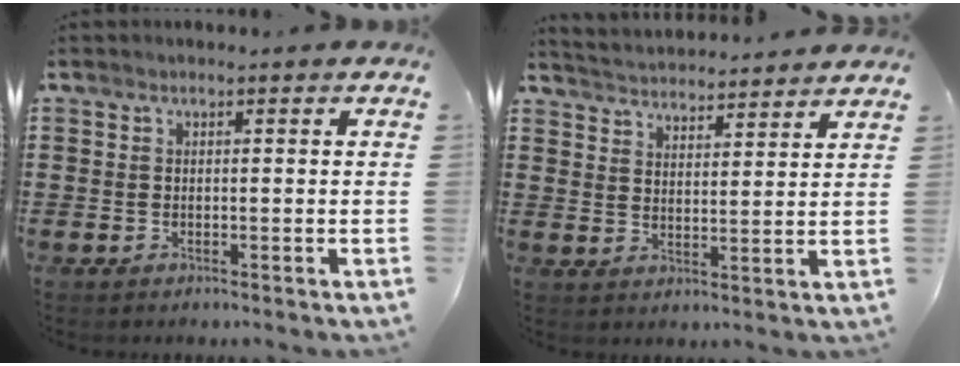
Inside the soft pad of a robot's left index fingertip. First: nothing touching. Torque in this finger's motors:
{"motor_torque": [1.08, -1.06, 0.21, 0.06]}